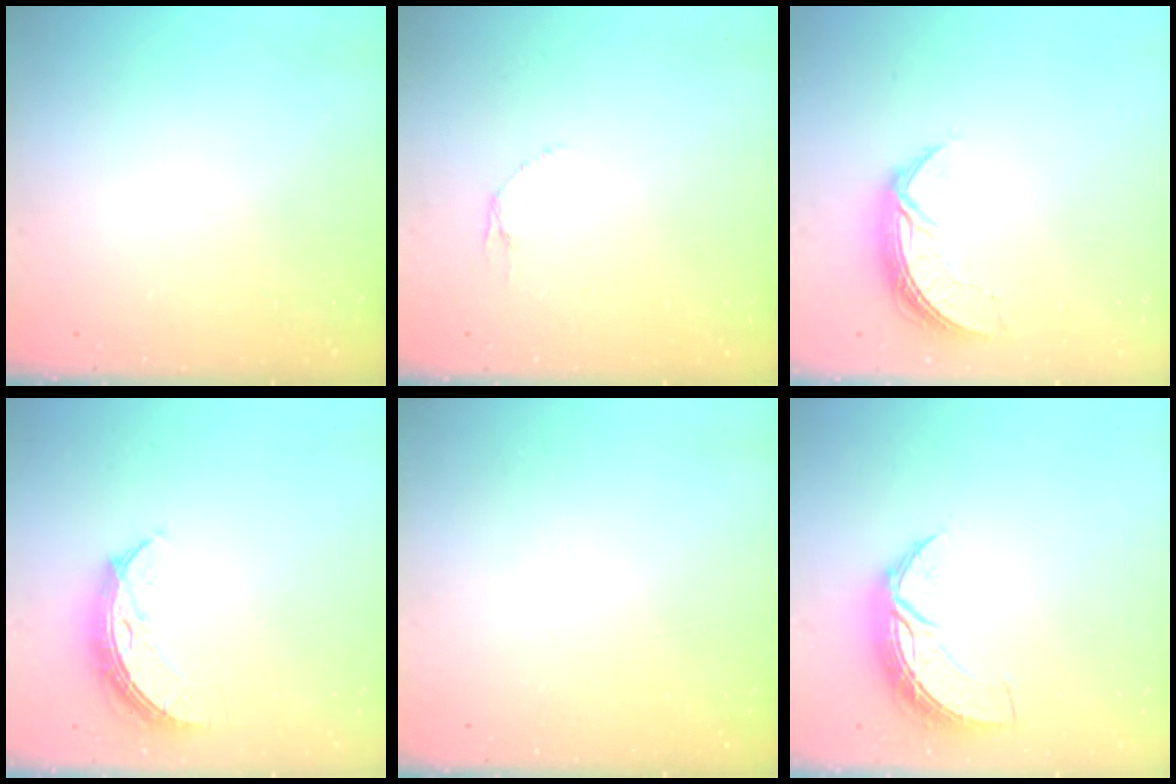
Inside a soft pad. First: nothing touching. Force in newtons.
{"total": 3.5, "press": 3.4, "slide": 0.4}
{"total": 7.4, "press": 7.3, "slide": 0.5}
{"total": 9.3, "press": 9.3, "slide": 0.0}
{"total": 0.0}
{"total": 9.0, "press": 9.0, "slide": 0.6}